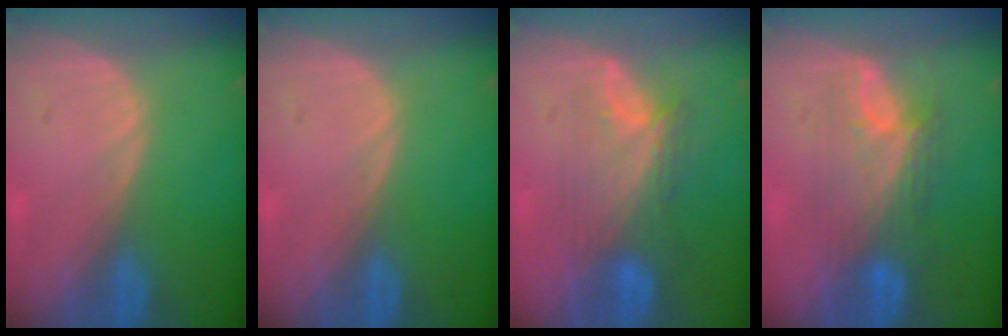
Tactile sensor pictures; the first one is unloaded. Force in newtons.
{"total": 0.0}
{"total": 7.7, "press": 7.3, "slide": 2.5}
{"total": 7.3, "press": 7.1, "slide": 1.5}